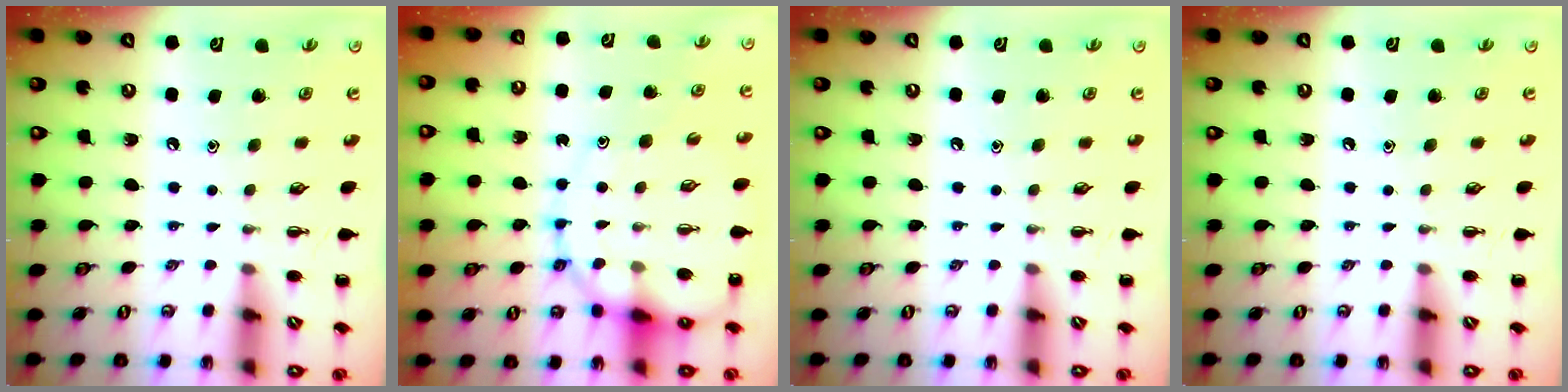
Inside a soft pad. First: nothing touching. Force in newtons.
{"total": 13.8, "press": 13.5, "slide": 3.0}
{"total": 0.0}
{"total": 0.0}